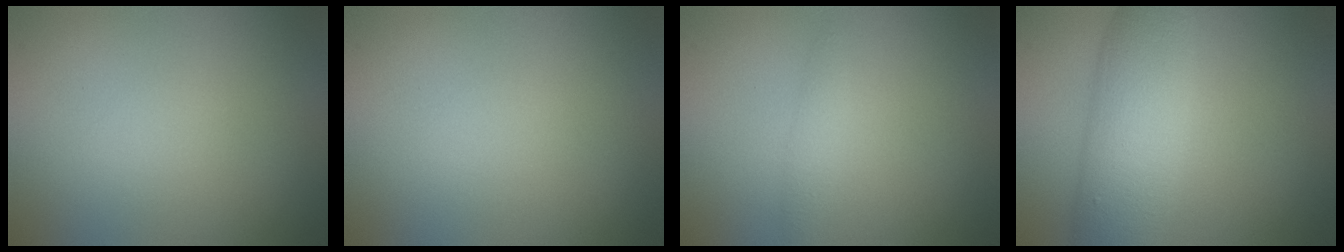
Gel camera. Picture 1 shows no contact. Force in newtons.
{"total": 0.0}
{"total": 1.2, "press": 1.2, "slide": 0.0}
{"total": 7.5, "press": 7.5, "slide": 0.2}